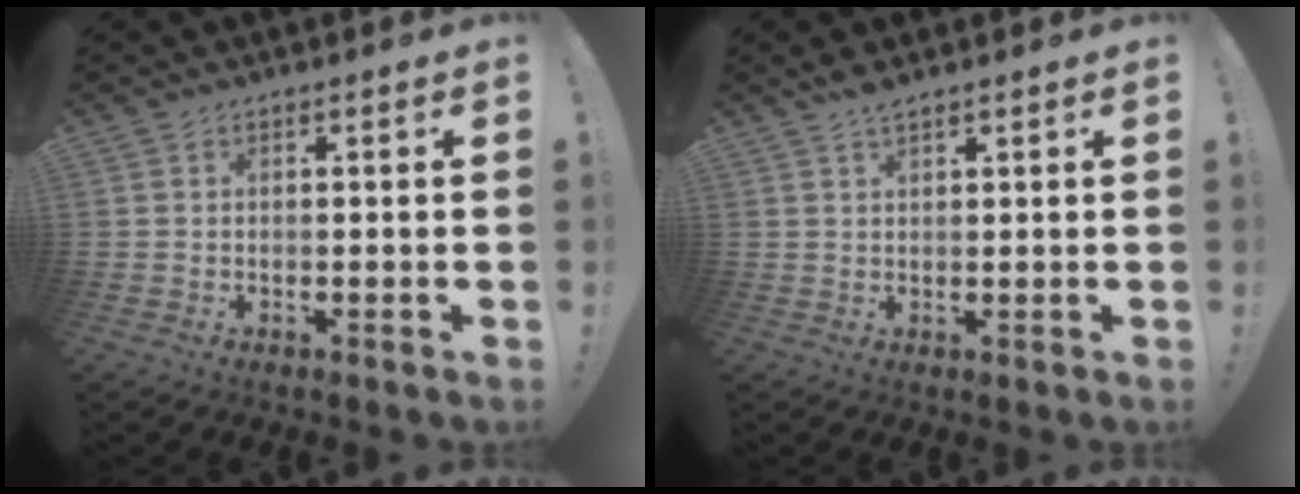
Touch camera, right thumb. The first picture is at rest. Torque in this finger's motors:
{"motor_torque": [-0.11, 0.08, 0.14, -0.16, 0.09]}